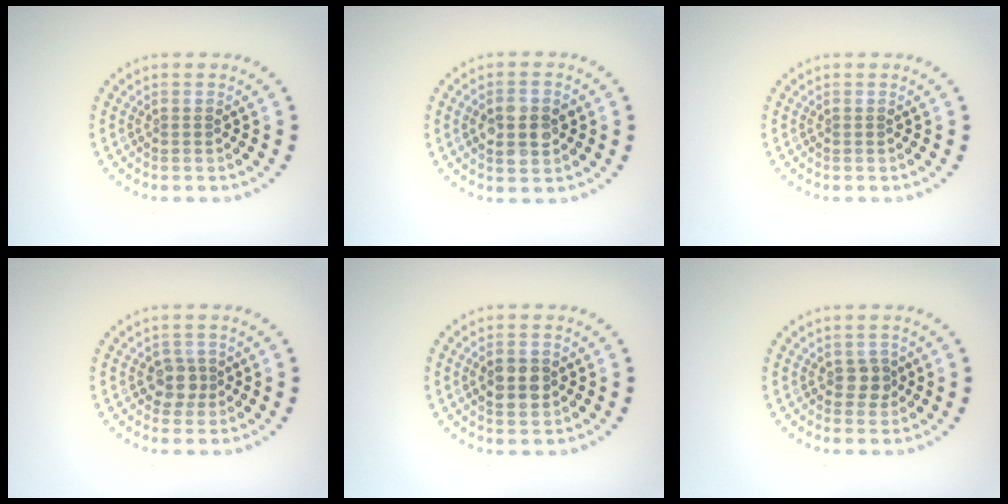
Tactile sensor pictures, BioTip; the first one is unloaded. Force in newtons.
{"total": 4.0, "press": 4.0, "slide": 0.2}
{"total": 0.0}
{"total": 2.0, "press": 1.7, "slide": 1.0}
{"total": 3.1, "press": 3.1, "slide": 0.1}
{"total": 1.6, "press": 1.5, "slide": 0.5}